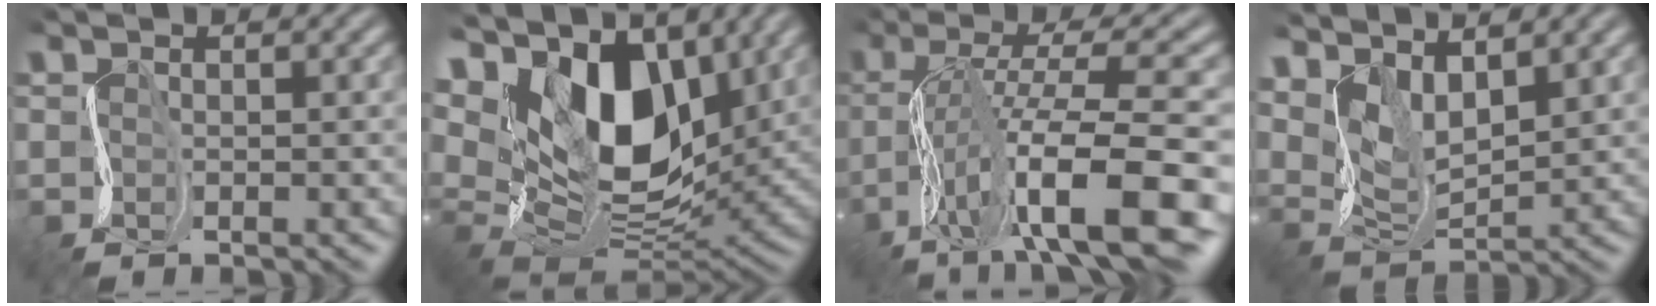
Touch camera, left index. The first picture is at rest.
{"total": 14.7, "force": [7.4, 8.3, 9.6], "torque": [-0.172, 0.022, 0.122]}
{"total": 12.1, "force": [-3.1, 4.0, 11.0], "torque": [-0.201, 0.029, -0.045]}
{"total": 5.0, "force": [3.5, 2.3, 2.8], "torque": [-0.066, -0.001, 0.074]}